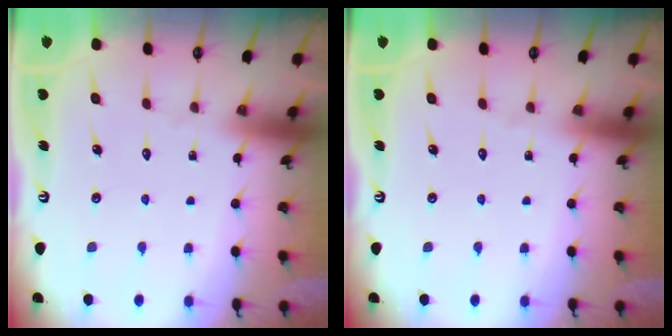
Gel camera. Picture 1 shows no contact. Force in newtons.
{"total": 0.0}